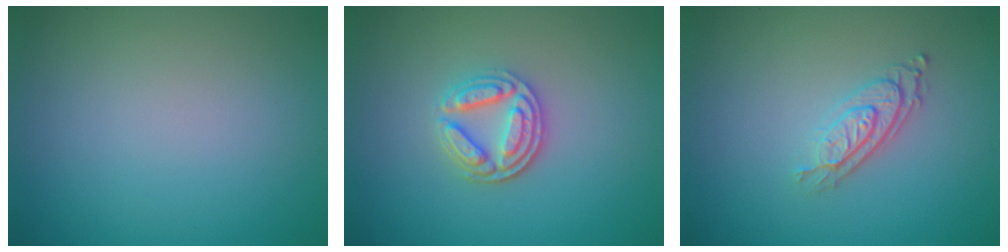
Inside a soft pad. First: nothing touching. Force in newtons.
{"total": 3.6, "press": 3.1, "slide": 1.8}
{"total": 2.8, "press": 2.0, "slide": 1.8}